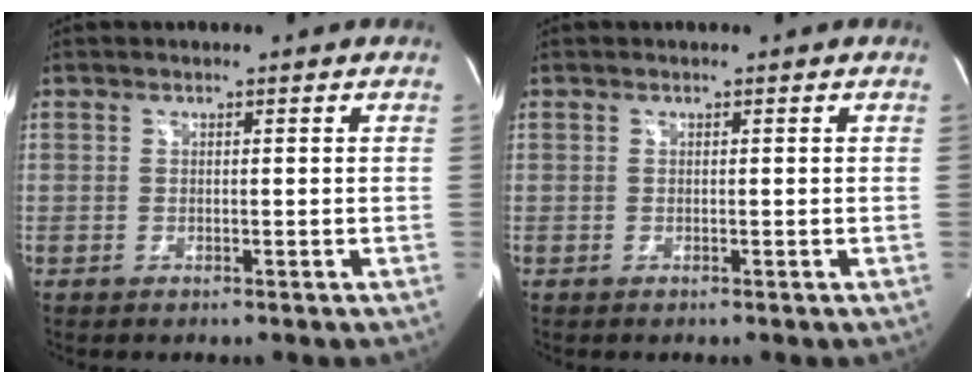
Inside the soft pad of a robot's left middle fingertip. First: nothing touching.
{"total": 0.0}